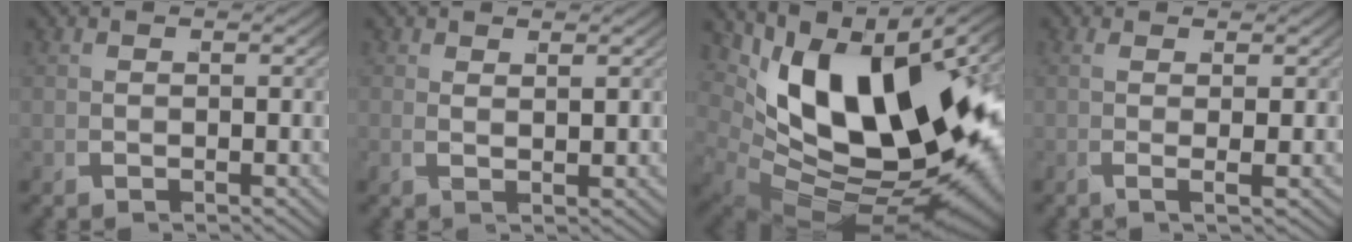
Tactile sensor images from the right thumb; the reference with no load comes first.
{"total": 1.0, "force": [0.8, -0.6, 0.1], "torque": [0.003, 0.011, 0.014]}
{"total": 25.6, "force": [-0.4, 14.6, 21.0], "torque": [-0.341, -0.039, 0.026]}
{"total": 1.5, "force": [0.4, -1.0, 1.1], "torque": [-0.023, 0.010, 0.003]}